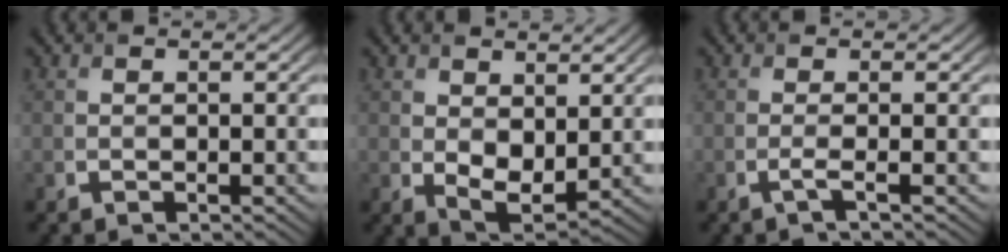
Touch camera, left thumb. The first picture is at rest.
{"total": 4.6, "force": [1.0, 2.8, 3.5], "torque": [-0.071, -0.012, 0.023]}
{"total": 1.6, "force": [-0.6, 0.2, 1.5], "torque": [-0.025, 0.002, -0.020]}